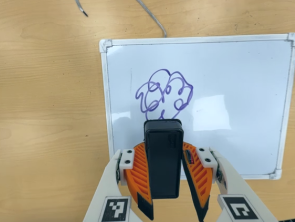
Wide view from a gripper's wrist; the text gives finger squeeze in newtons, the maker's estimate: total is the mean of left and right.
{"total": 8.3, "left": 7.3, "right": 9.3}